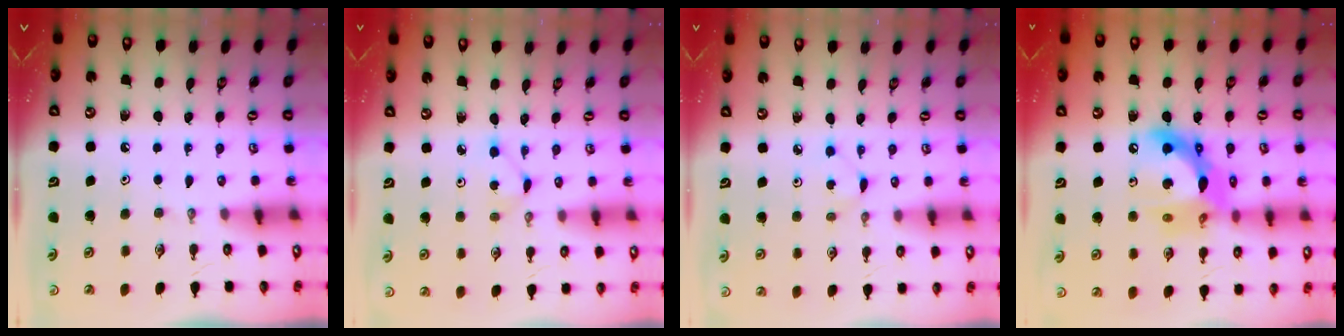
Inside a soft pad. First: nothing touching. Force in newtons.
{"total": 2.8, "press": 2.7, "slide": 0.3}
{"total": 3.0, "press": 3.0, "slide": 0.3}
{"total": 16.4, "press": 16.4, "slide": 1.7}